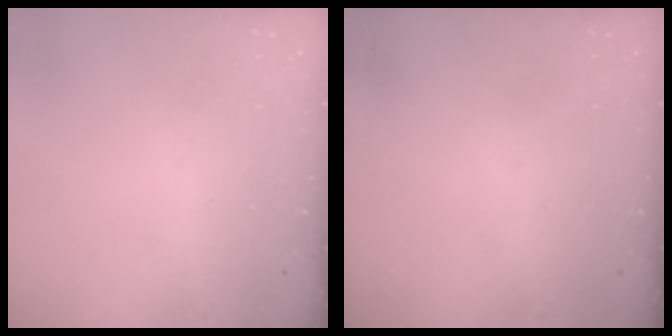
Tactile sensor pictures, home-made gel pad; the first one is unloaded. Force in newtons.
{"total": 0.0}